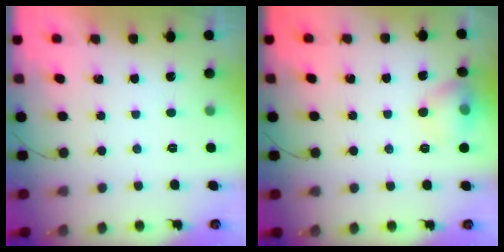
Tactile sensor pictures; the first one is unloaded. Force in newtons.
{"total": 8.4, "press": 8.2, "slide": 1.8}